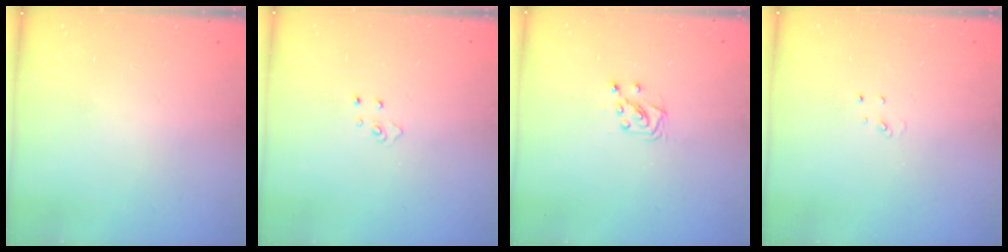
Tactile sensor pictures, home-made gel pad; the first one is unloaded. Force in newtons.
{"total": 3.7, "press": 3.7, "slide": 0.3}
{"total": 6.4, "press": 6.4, "slide": 0.6}
{"total": 2.6, "press": 2.6, "slide": 0.2}